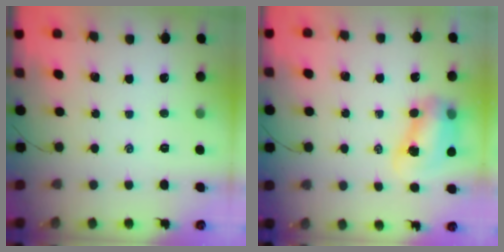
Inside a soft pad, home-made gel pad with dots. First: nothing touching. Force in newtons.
{"total": 8.1, "press": 7.9, "slide": 1.3}